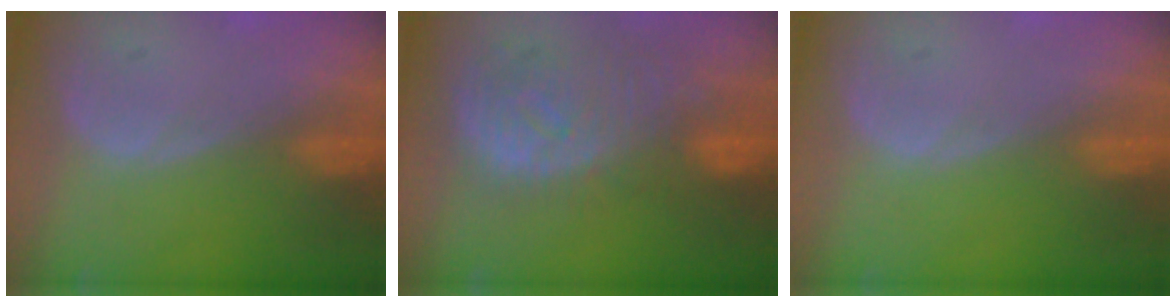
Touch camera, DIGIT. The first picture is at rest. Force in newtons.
{"total": 10.9, "press": 9.8, "slide": 4.8}
{"total": 0.0}